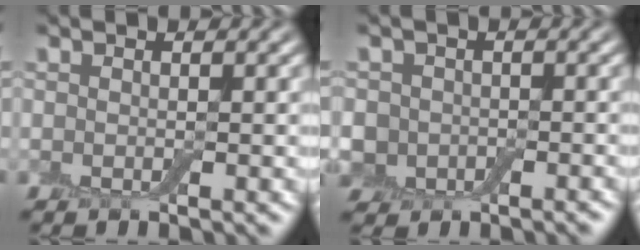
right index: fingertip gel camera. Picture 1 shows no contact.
{"total": 5.8, "force": [-1.4, 5.4, 1.6], "torque": [-0.030, 0.000, -0.053]}